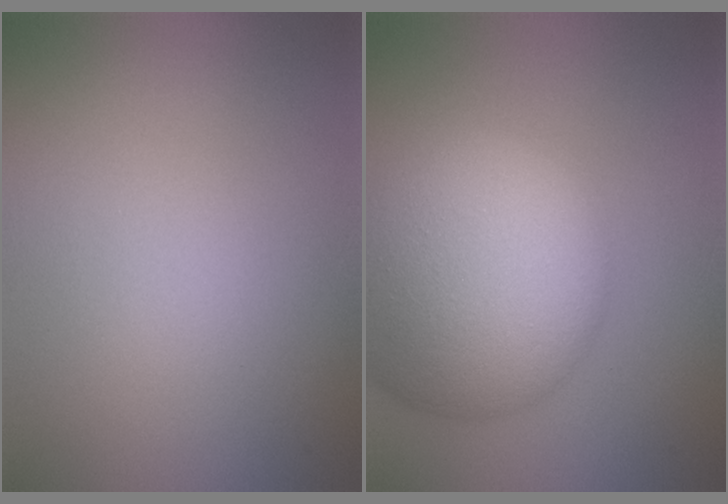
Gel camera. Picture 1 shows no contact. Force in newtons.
{"total": 14.1, "press": 14.0, "slide": 0.9}